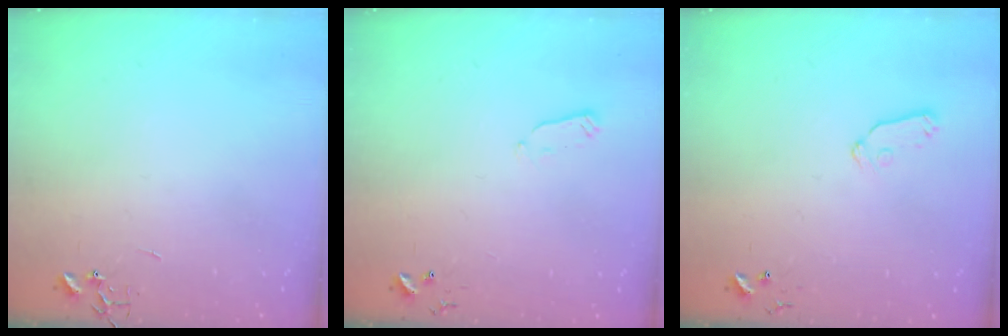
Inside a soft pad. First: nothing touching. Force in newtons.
{"total": 2.7, "press": 2.6, "slide": 0.4}
{"total": 6.8, "press": 6.7, "slide": 0.8}